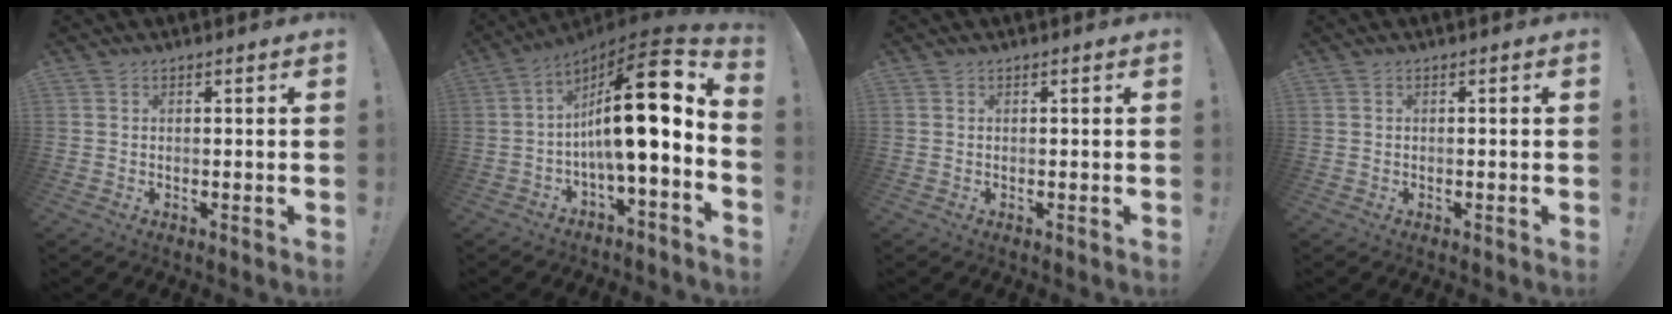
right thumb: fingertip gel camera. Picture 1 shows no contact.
{"total": 18.6, "force": [2.1, 3.8, 18.1], "torque": [-0.286, -0.018, 0.024]}
{"total": 0.0}
{"total": 0.0}